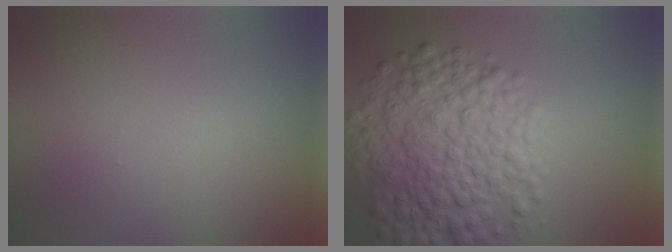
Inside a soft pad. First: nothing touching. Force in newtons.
{"total": 8.5, "press": 8.5, "slide": 0.3}